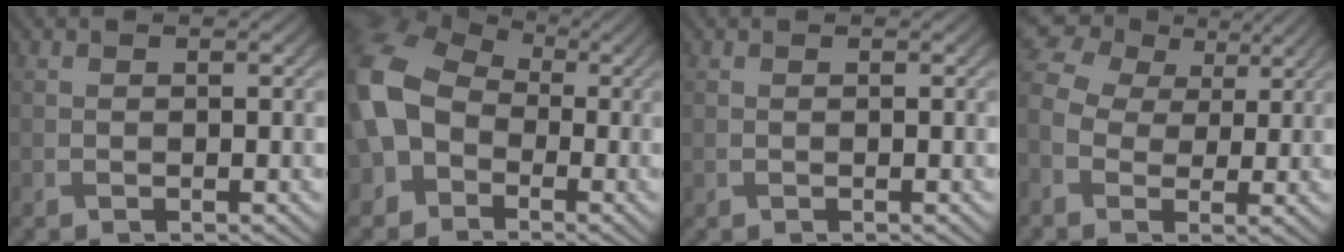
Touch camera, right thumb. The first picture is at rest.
{"total": 11.1, "force": [-2.0, 8.7, 6.5], "torque": [-0.163, -0.010, -0.055]}
{"total": 0.0}
{"total": 9.1, "force": [0.5, 7.0, 5.8], "torque": [-0.160, 0.005, 0.001]}